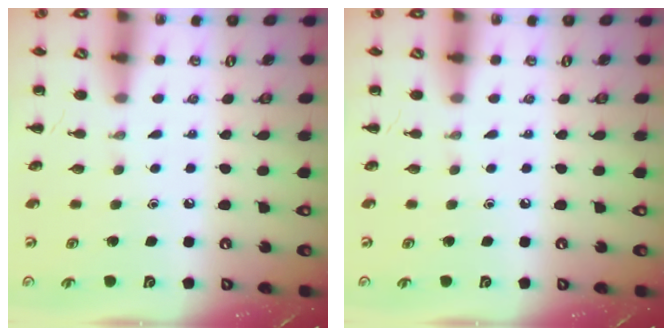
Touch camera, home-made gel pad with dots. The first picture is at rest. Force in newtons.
{"total": 0.0}